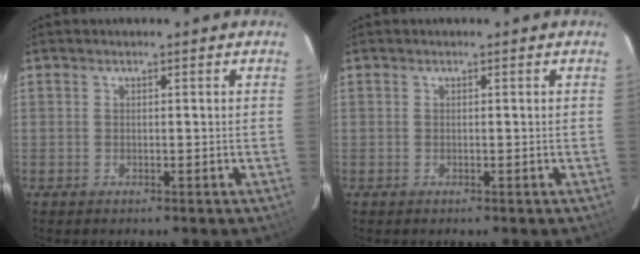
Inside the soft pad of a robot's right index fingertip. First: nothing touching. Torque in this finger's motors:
{"motor_torque": [0.00, 0.00, 0.00, 0.00]}